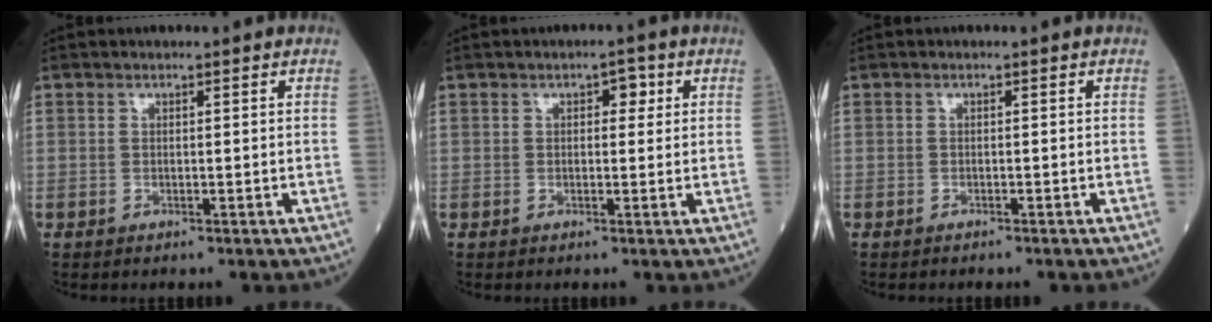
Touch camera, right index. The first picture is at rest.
{"total": 2.2, "force": [0.7, 1.2, 1.6], "torque": [-0.016, 0.010, 0.007]}
{"total": 1.1, "force": [-1.0, 0.0, 0.5], "torque": [-0.008, -0.001, -0.013]}